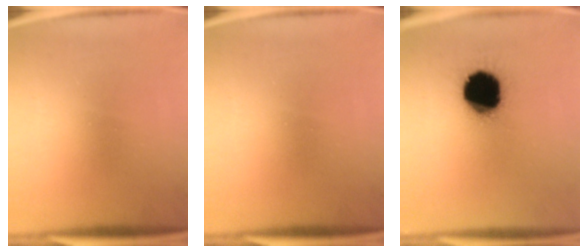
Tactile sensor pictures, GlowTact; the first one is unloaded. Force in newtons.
{"total": 0.0}
{"total": 20.0}